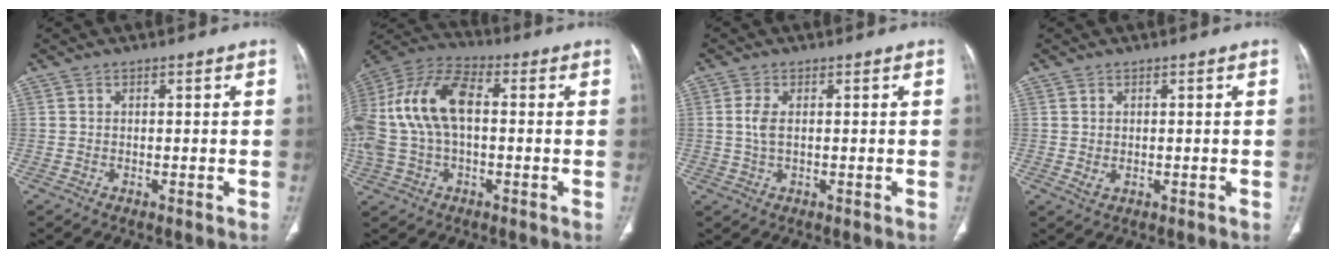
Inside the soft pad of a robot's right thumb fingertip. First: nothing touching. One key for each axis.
{"total": 17.9, "fx": 1.2, "fy": 10.0, "fz": 14.8, "tx": -0.320, "ty": 0.040, "tz": 0.022}
{"total": 2.9, "fx": 0.3, "fy": 1.3, "fz": 2.5, "tx": -0.066, "ty": 0.000, "tz": 0.010}
{"total": 1.5, "fx": 0.0, "fy": 1.0, "fz": 1.1, "tx": -0.023, "ty": -0.002, "tz": 0.007}